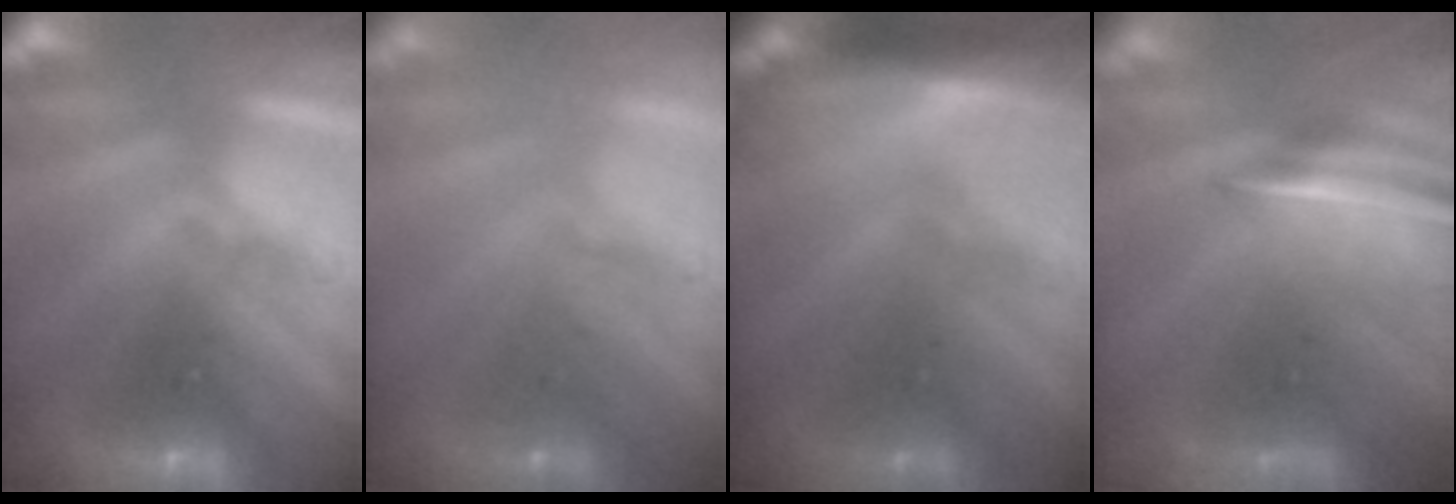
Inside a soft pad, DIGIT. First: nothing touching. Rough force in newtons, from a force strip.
{"total": 2.8}
{"total": 7.0}
{"total": 7.0}